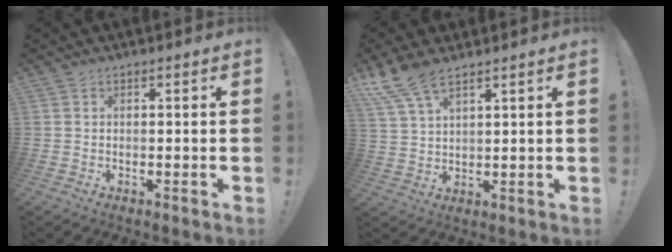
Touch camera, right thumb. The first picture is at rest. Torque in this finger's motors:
{"motor_torque": [0.10, 0.10, 0.05, 0.05, 0.04]}